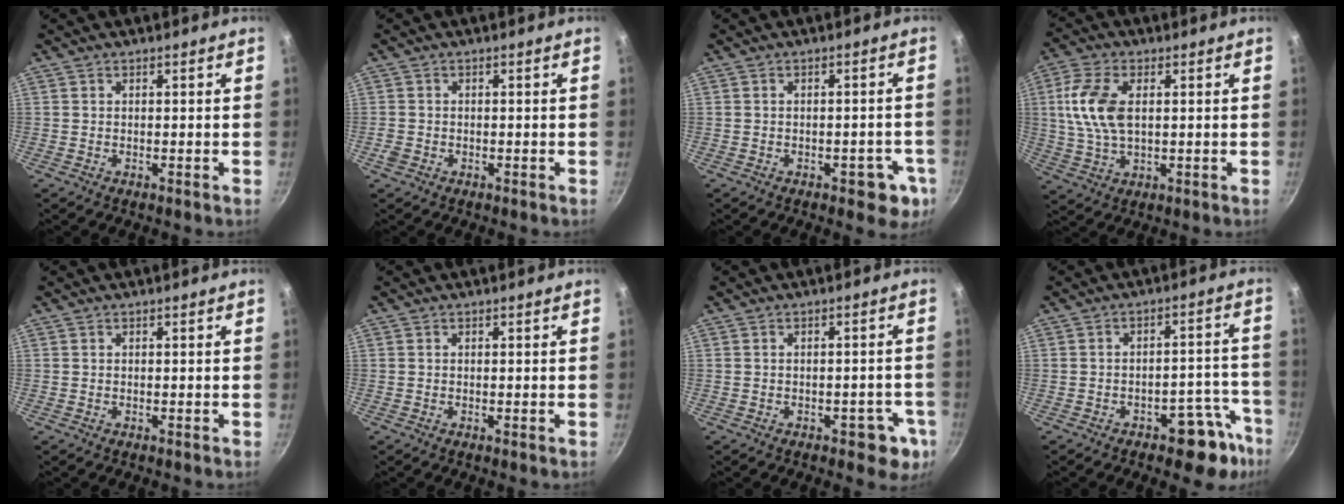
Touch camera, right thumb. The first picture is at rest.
{"total": 1.8, "force": [-0.8, 1.4, 0.7], "torque": [-0.013, 0.003, -0.015]}
{"total": 6.2, "force": [-2.4, 3.3, 4.7], "torque": [-0.027, 0.016, -0.021]}
{"total": 10.7, "force": [1.7, 5.9, 8.7], "torque": [-0.175, 0.007, 0.031]}
{"total": 0.0}
{"total": 0.0}
{"total": 6.0, "force": [-2.4, 3.4, 4.3], "torque": [-0.021, 0.019, -0.018]}
{"total": 9.8, "force": [-6.0, 4.9, 6.0], "torque": [-0.009, 0.066, -0.068]}